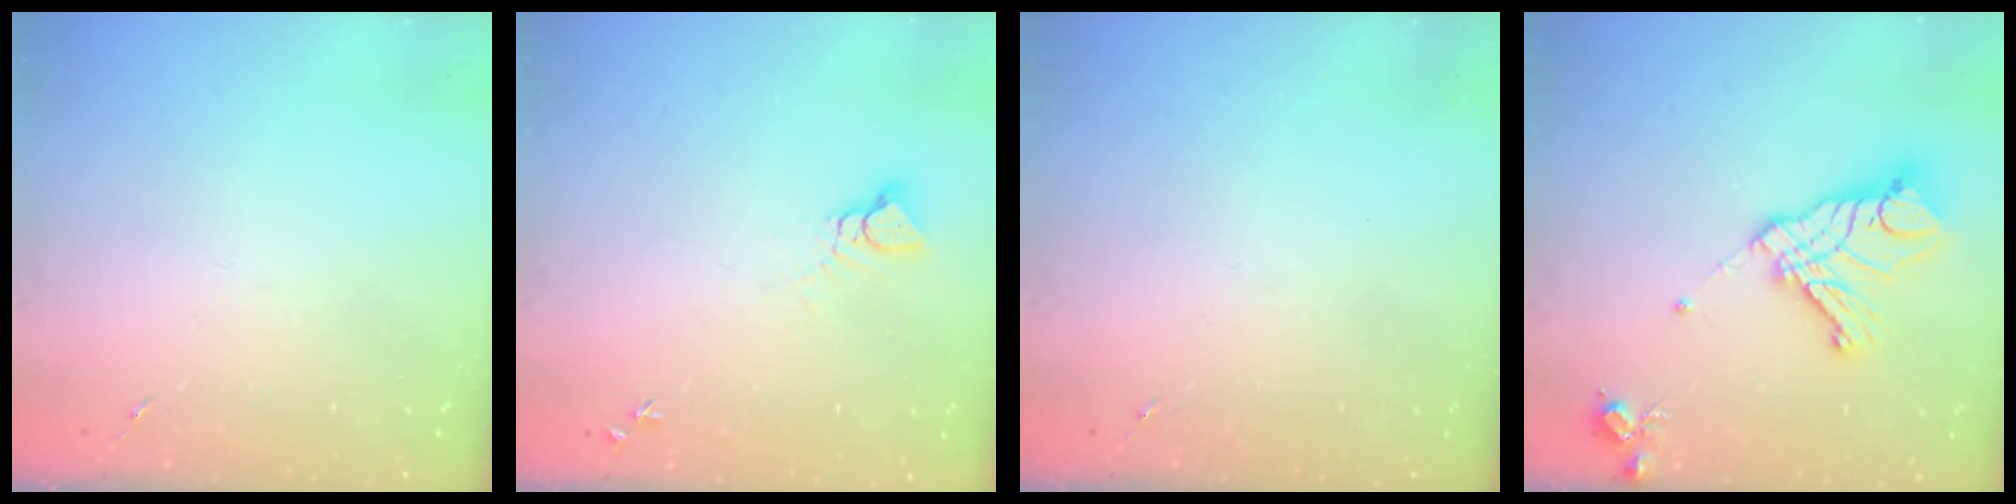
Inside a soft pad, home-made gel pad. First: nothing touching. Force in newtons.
{"total": 3.9, "press": 3.9, "slide": 0.2}
{"total": 0.0}
{"total": 17.6, "press": 17.5, "slide": 1.9}